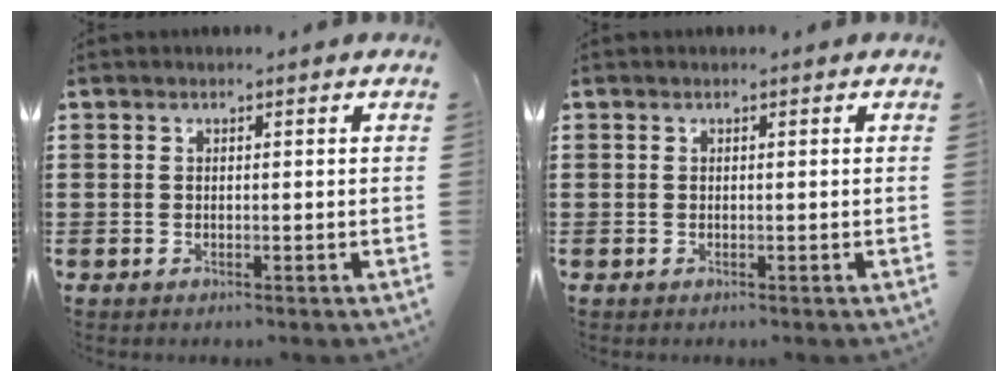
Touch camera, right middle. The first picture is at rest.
{"total": 0.0}